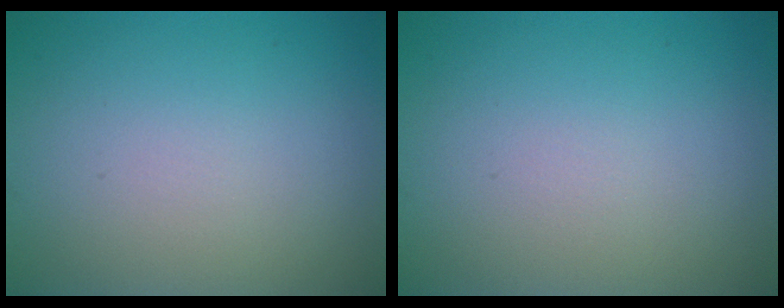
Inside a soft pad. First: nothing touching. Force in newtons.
{"total": 0.0}